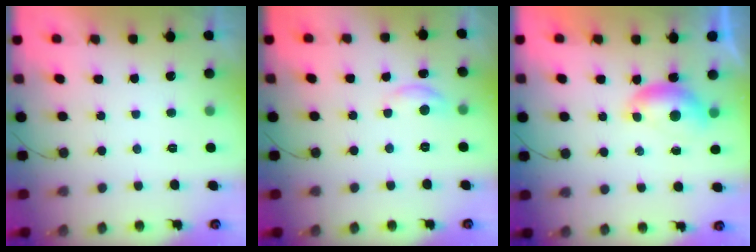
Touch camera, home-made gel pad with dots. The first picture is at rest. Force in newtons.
{"total": 4.2, "press": 4.1, "slide": 0.4}
{"total": 6.7, "press": 6.6, "slide": 0.7}